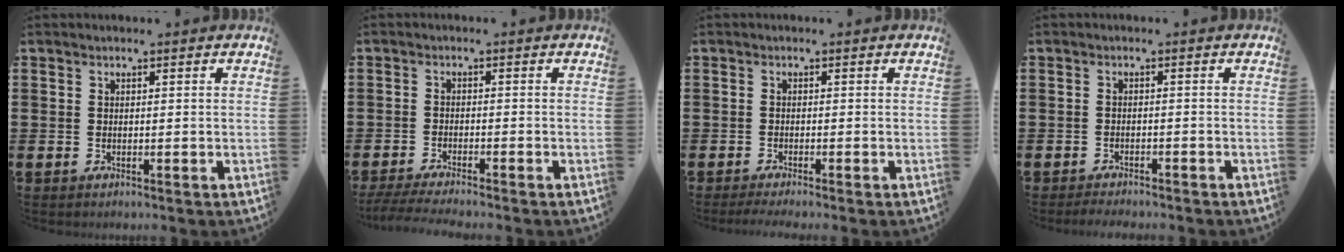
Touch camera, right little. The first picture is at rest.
{"total": 2.0, "force": [-1.8, -0.1, 0.9], "torque": [-0.016, 0.003, -0.034]}
{"total": 0.9, "force": [-0.6, 0.0, 0.6], "torque": [-0.011, -0.001, -0.011]}
{"total": 1.3, "force": [-1.2, 0.1, 0.1], "torque": [-0.008, 0.002, -0.025]}